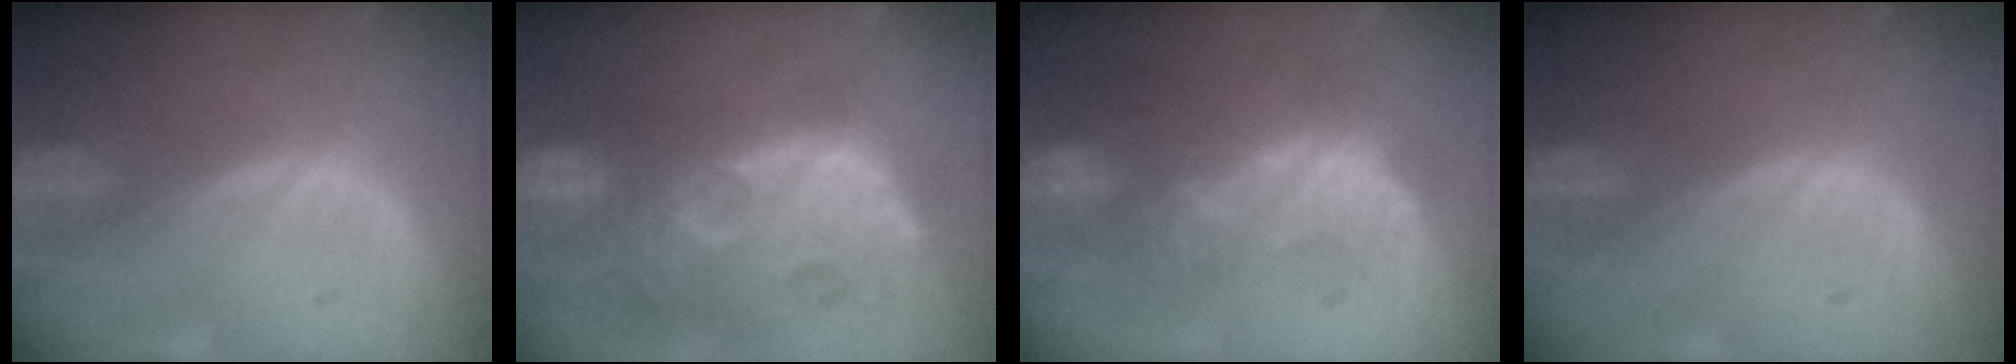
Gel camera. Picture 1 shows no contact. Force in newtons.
{"total": 14.1, "press": 12.4, "slide": 6.7}
{"total": 9.1, "press": 8.3, "slide": 3.7}
{"total": 0.0}